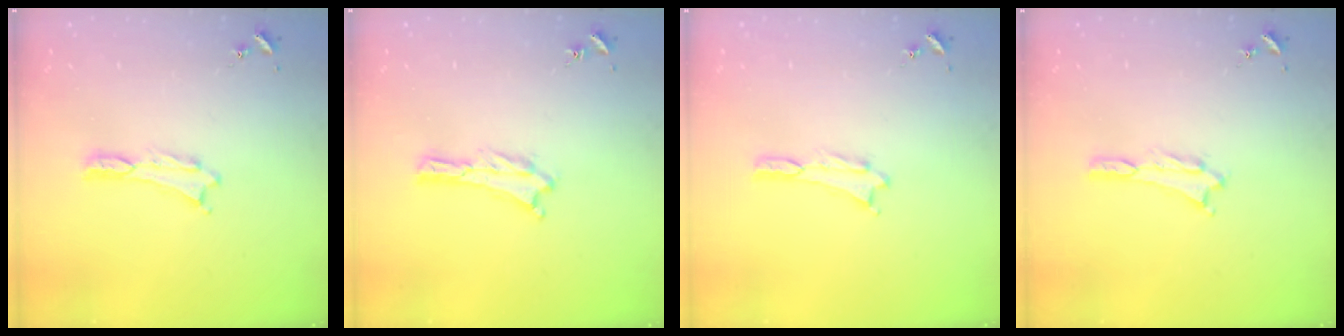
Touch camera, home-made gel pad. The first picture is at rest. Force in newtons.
{"total": 0.0}
{"total": 0.0}
{"total": 0.7, "press": 0.7, "slide": 0.3}